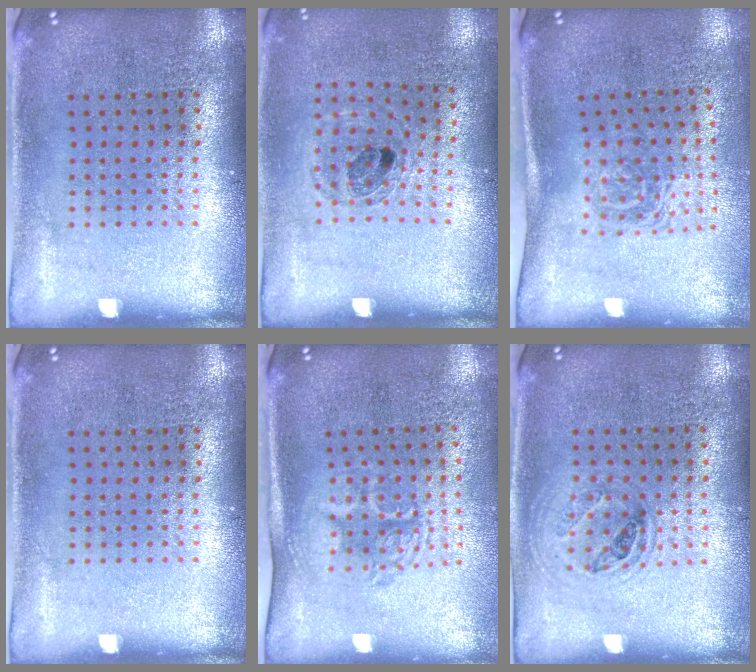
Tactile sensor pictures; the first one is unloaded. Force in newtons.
{"total": 0.9, "press": 0.9, "slide": 0.2}
{"total": 1.6, "press": 1.1, "slide": 1.1}
{"total": 0.0}
{"total": 1.7, "press": 1.4, "slide": 1.1}
{"total": 1.0, "press": 1.0, "slide": 0.4}